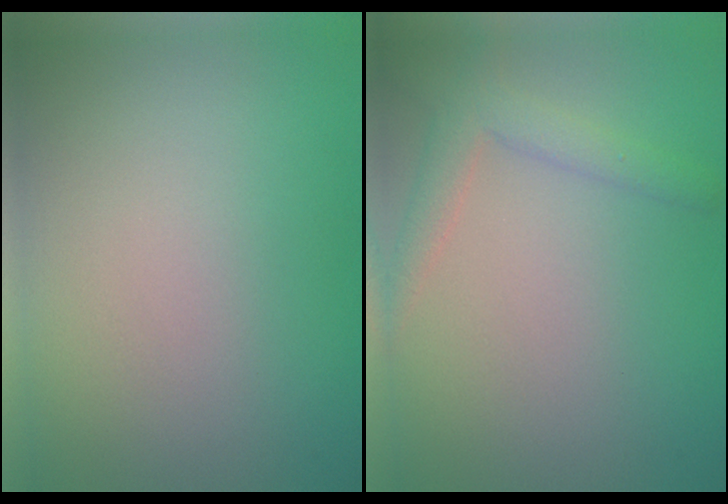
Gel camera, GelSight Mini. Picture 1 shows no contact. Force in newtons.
{"total": 2.9, "press": 2.9, "slide": 0.2}